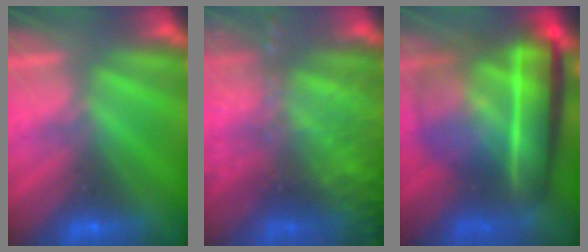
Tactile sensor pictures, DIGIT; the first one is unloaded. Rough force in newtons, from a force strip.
{"total": 8.1}
{"total": 7.5}